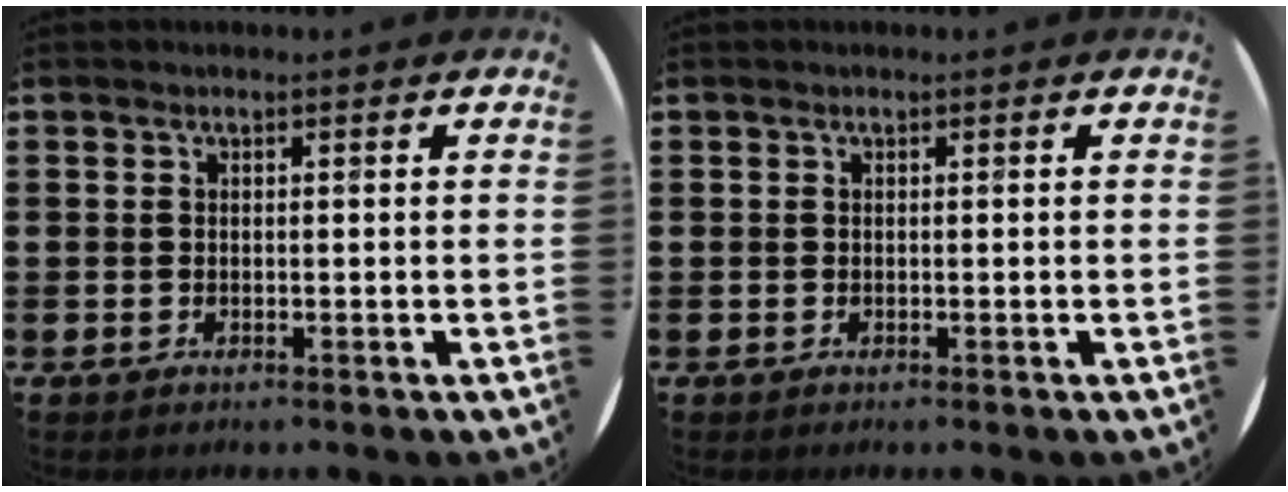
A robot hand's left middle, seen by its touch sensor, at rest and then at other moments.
{"total": 0.0}